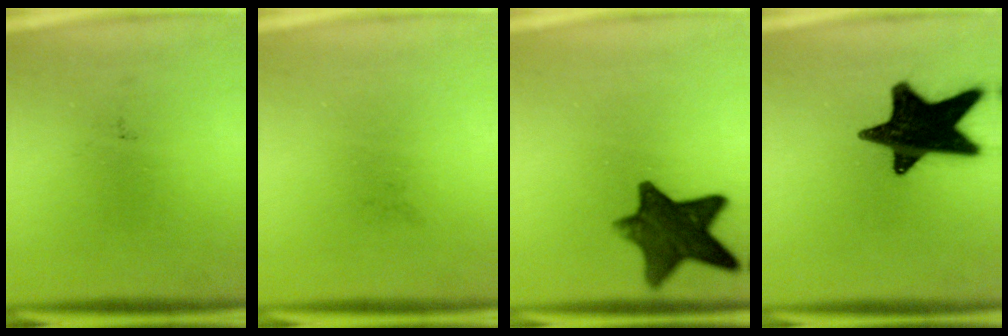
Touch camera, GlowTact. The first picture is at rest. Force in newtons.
{"total": 0.0}
{"total": 11.6}
{"total": 18.8}